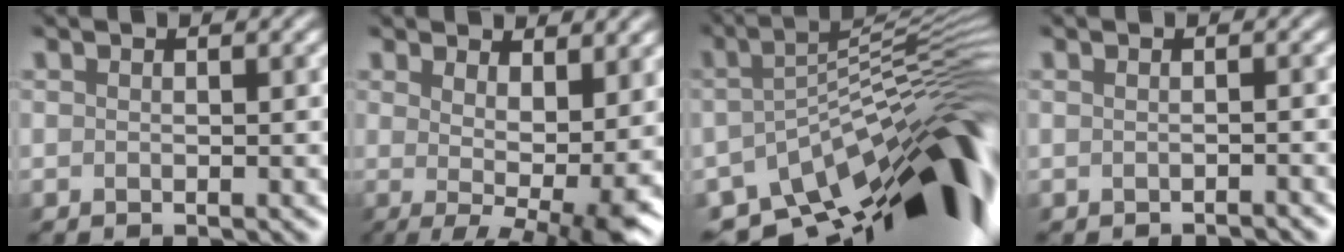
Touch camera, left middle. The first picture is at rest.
{"total": 6.9, "force": [0.9, 2.4, 6.4], "torque": [-0.085, -0.011, 0.017]}
{"total": 14.6, "force": [-7.1, 5.7, 11.4], "torque": [-0.165, 0.002, -0.115]}
{"total": 1.2, "force": [-1.2, 0.0, 0.1], "torque": [0.003, -0.001, -0.020]}